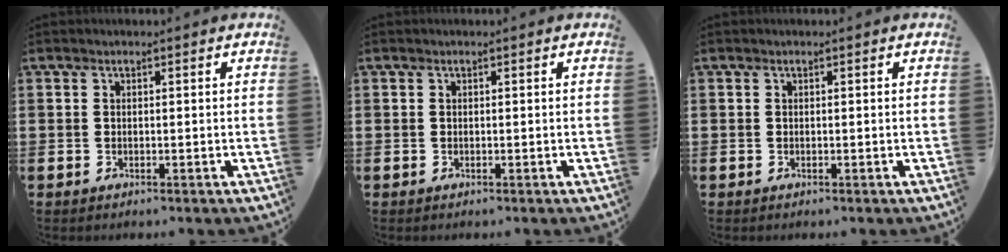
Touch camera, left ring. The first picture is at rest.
{"total": 0.0}
{"total": 0.0}